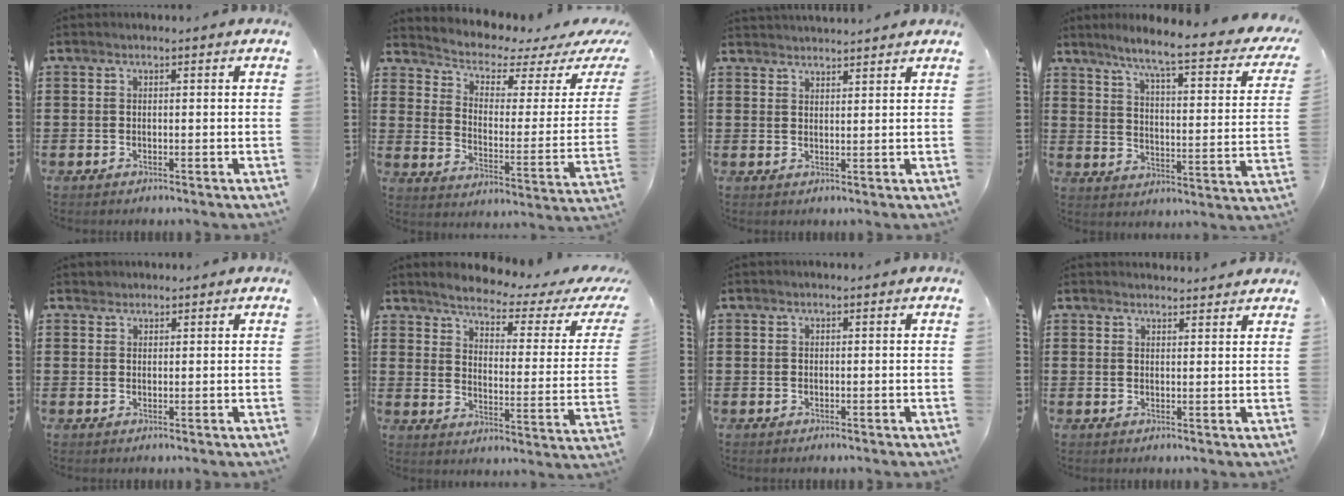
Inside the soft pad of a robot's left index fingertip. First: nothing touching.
{"total": 3.3, "force": [2.6, 1.1, 1.6], "torque": [-0.051, -0.026, 0.039]}
{"total": 2.1, "force": [2.1, -0.3, -0.2], "torque": [-0.003, -0.005, 0.042]}
{"total": 6.8, "force": [5.2, -0.4, 4.4], "torque": [-0.098, -0.044, 0.077]}
{"total": 1.2, "force": [1.1, 0.5, -0.1], "torque": [-0.002, 0.001, 0.022]}
{"total": 3.5, "force": [2.8, 0.1, 2.0], "torque": [-0.059, -0.026, 0.037]}
{"total": 0.0}
{"total": 2.0, "force": [2.0, 0.1, 0.1], "torque": [-0.008, -0.004, 0.040]}